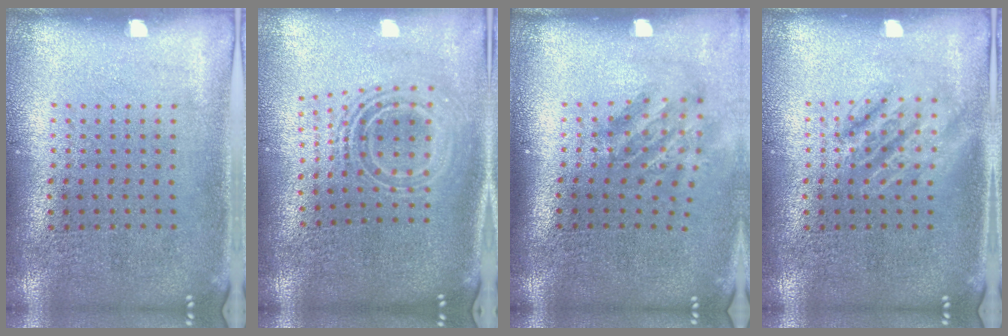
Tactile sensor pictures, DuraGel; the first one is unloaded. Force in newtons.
{"total": 2.2, "press": 1.6, "slide": 1.5}
{"total": 1.8, "press": 1.2, "slide": 1.4}
{"total": 2.3, "press": 2.2, "slide": 0.3}